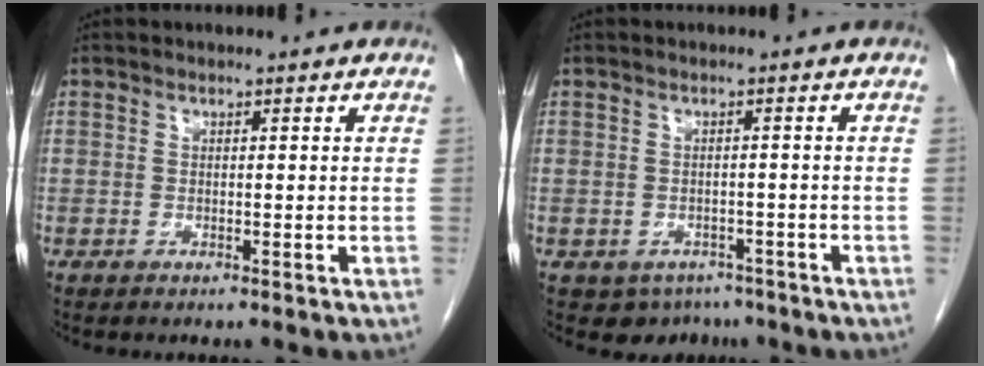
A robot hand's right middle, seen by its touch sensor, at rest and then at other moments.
{"total": 4.6, "force": [-3.3, 3.1, 0.5], "torque": [0.003, 0.007, -0.040]}